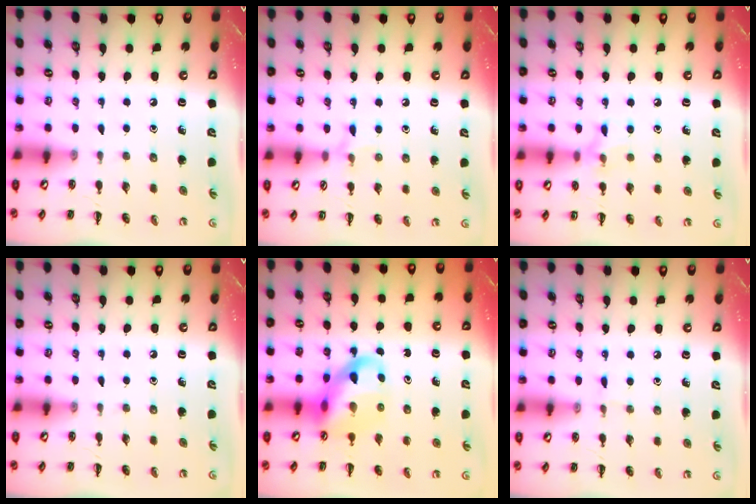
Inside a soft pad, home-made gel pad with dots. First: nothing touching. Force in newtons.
{"total": 6.0, "press": 5.7, "slide": 2.0}
{"total": 7.0, "press": 6.8, "slide": 1.8}
{"total": 0.0}
{"total": 11.1, "press": 10.7, "slide": 3.1}
{"total": 3.5, "press": 3.3, "slide": 1.1}